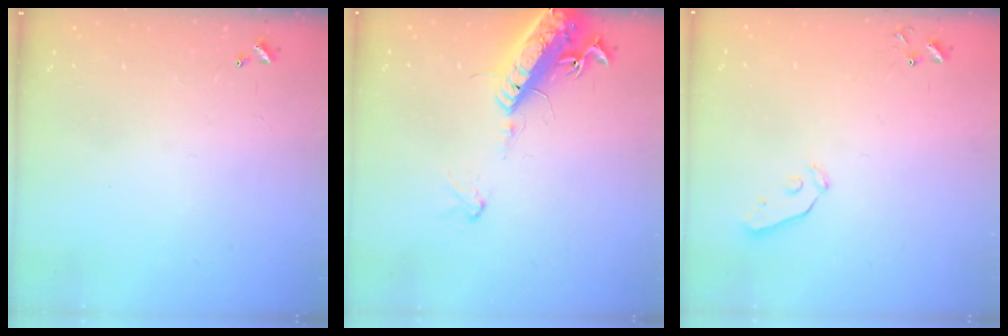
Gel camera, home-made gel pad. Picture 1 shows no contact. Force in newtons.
{"total": 17.9, "press": 17.5, "slide": 3.9}
{"total": 4.7, "press": 4.6, "slide": 0.7}